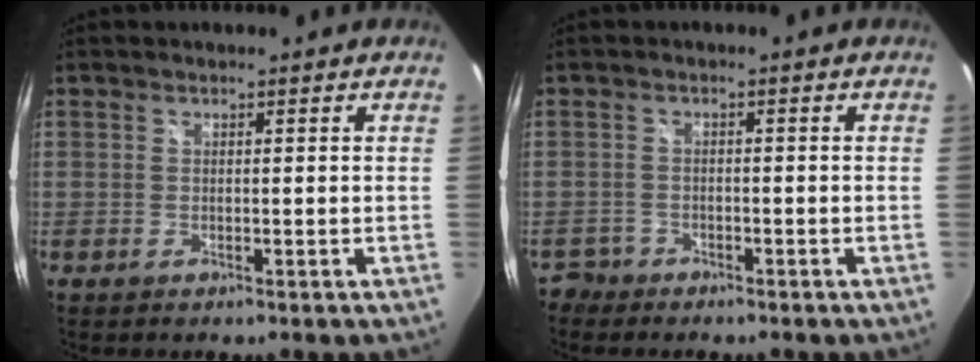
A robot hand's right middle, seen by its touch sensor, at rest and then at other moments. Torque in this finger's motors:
{"motor_torque": [-0.52, -0.12, -0.07, -0.04]}